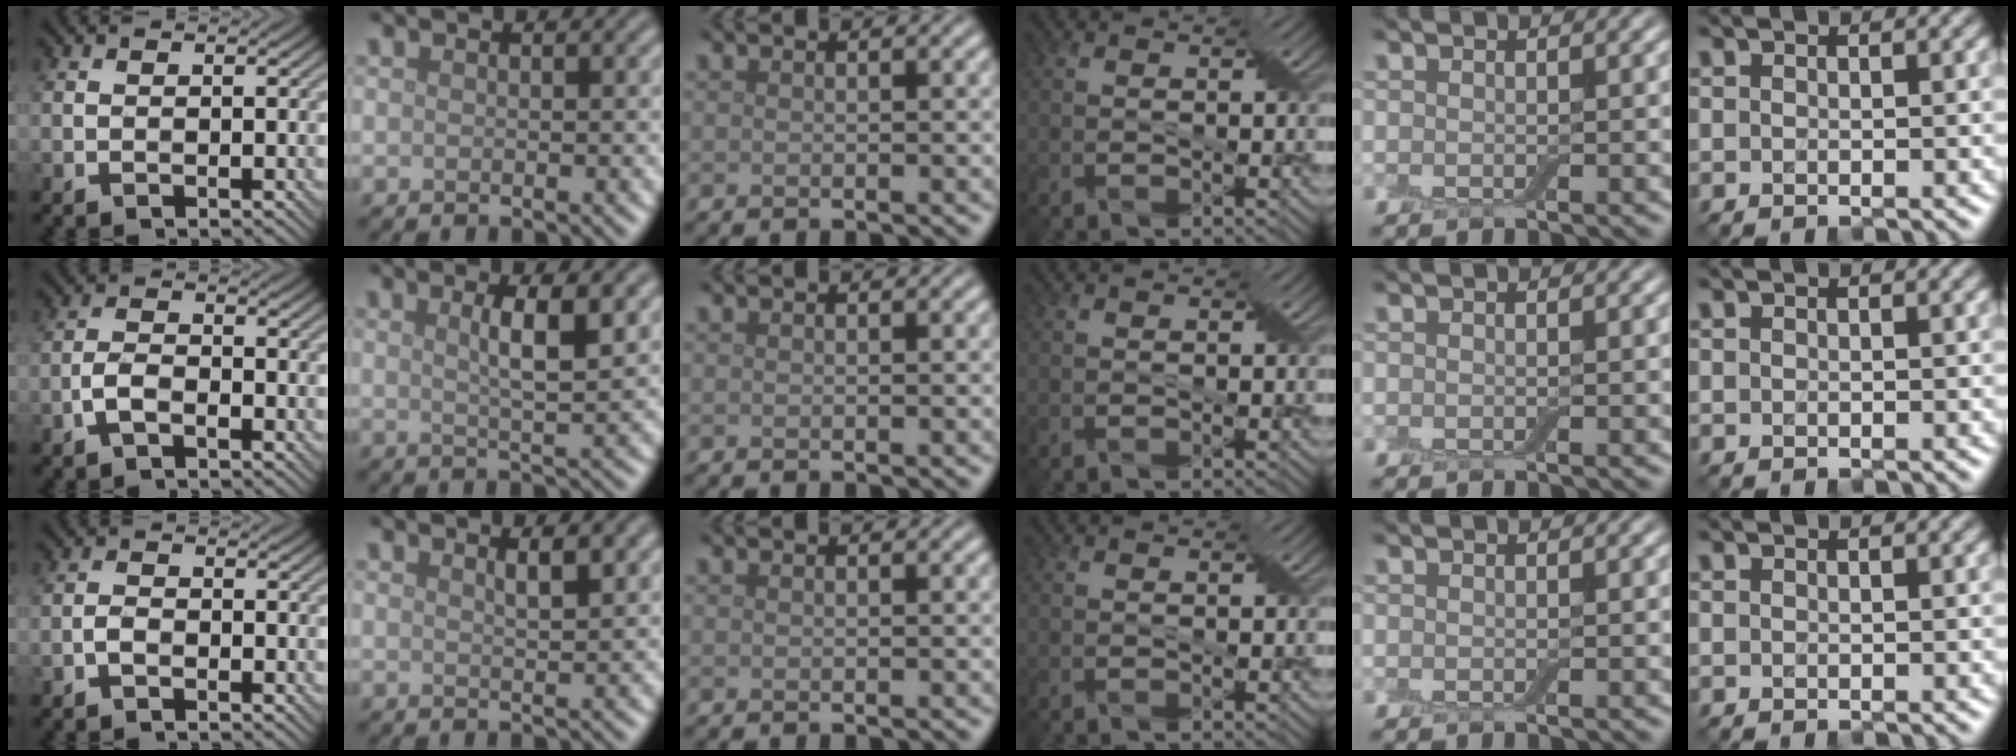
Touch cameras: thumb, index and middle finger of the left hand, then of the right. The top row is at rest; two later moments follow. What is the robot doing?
{"motion": "squeeze", "object": "air blower"}